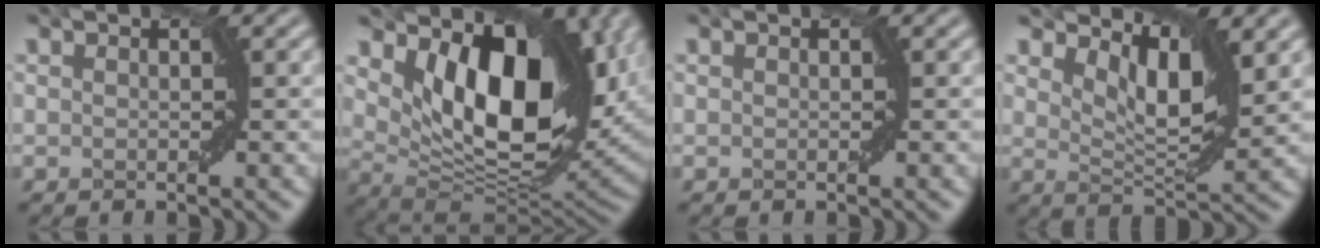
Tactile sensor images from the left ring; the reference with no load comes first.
{"total": 13.3, "force": [4.5, 7.2, 10.3], "torque": [-0.147, -0.011, 0.083]}
{"total": 0.0}
{"total": 5.5, "force": [2.8, 2.2, 4.2], "torque": [-0.075, -0.007, 0.044]}